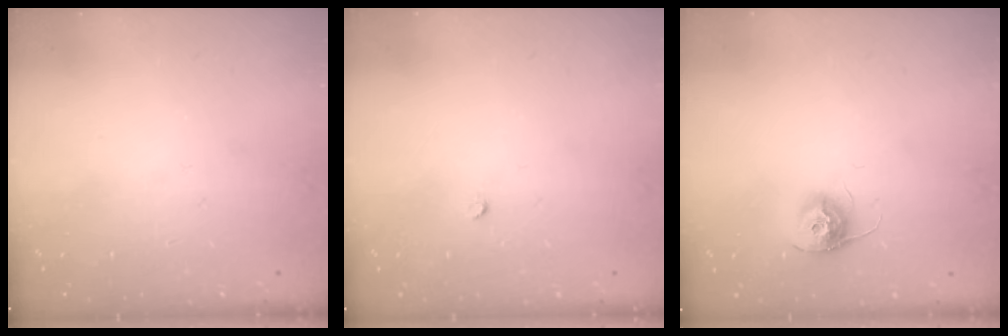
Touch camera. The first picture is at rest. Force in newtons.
{"total": 2.2, "press": 2.2, "slide": 0.3}
{"total": 10.3, "press": 10.3, "slide": 0.5}